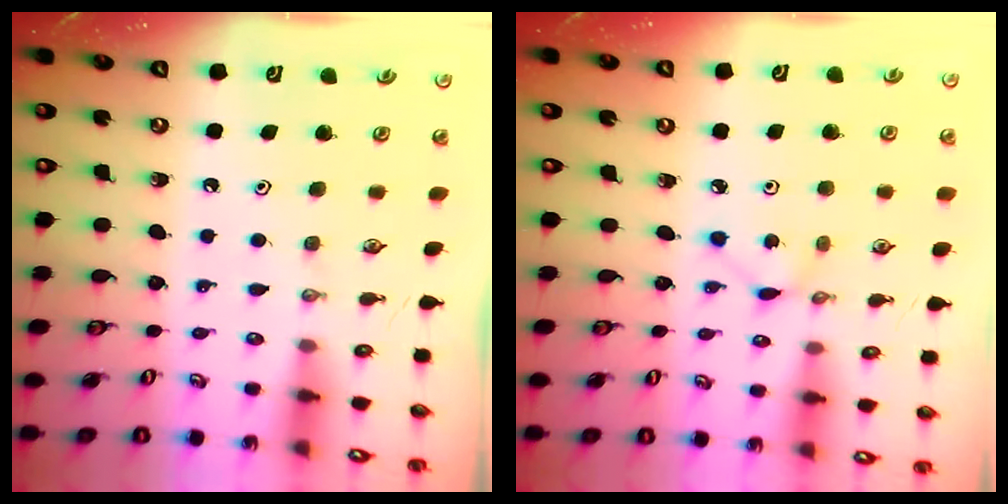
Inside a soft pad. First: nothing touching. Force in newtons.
{"total": 1.4, "press": 1.4, "slide": 0.2}